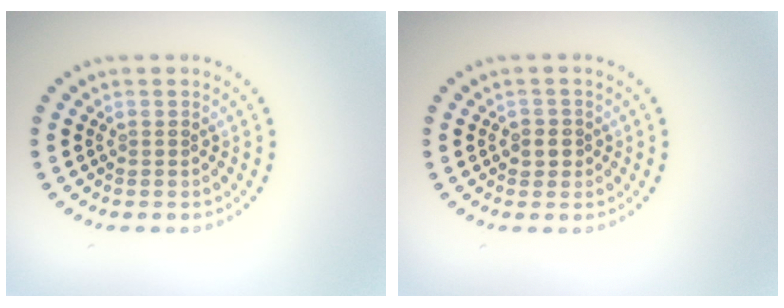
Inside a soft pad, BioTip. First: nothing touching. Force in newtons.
{"total": 1.5, "press": 1.4, "slide": 0.6}